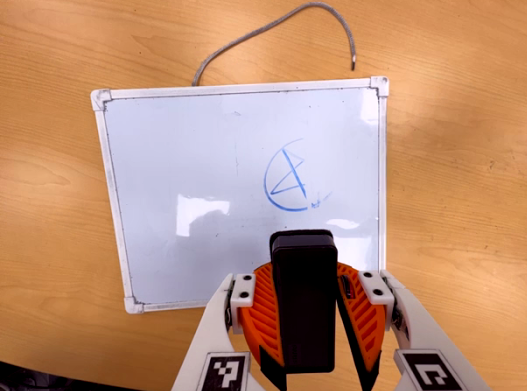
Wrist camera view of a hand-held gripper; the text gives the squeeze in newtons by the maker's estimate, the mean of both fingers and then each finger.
{"total": 11.0, "left": 10.1, "right": 11.9}